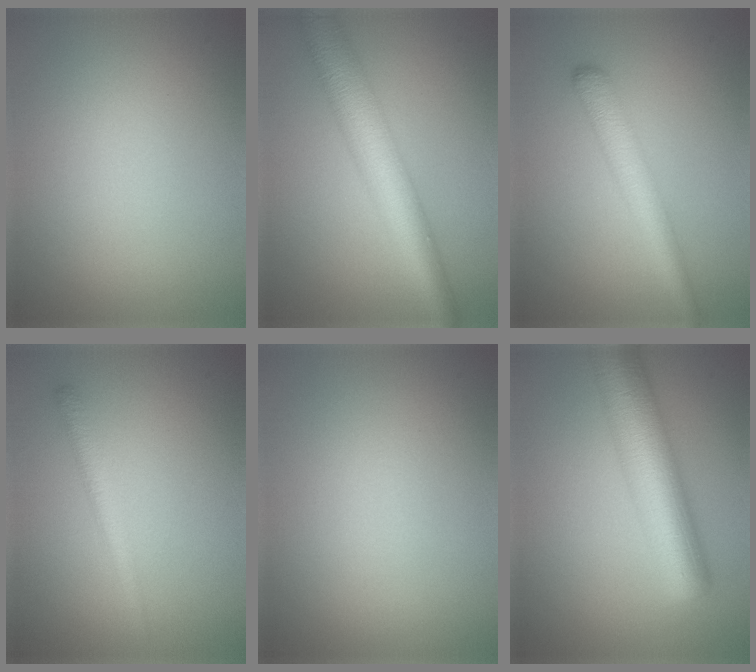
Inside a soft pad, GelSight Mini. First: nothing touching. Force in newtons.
{"total": 7.3, "press": 7.3, "slide": 0.2}
{"total": 3.7, "press": 3.7, "slide": 0.1}
{"total": 1.9, "press": 1.9, "slide": 0.1}
{"total": 0.0}
{"total": 8.4, "press": 8.4, "slide": 0.2}